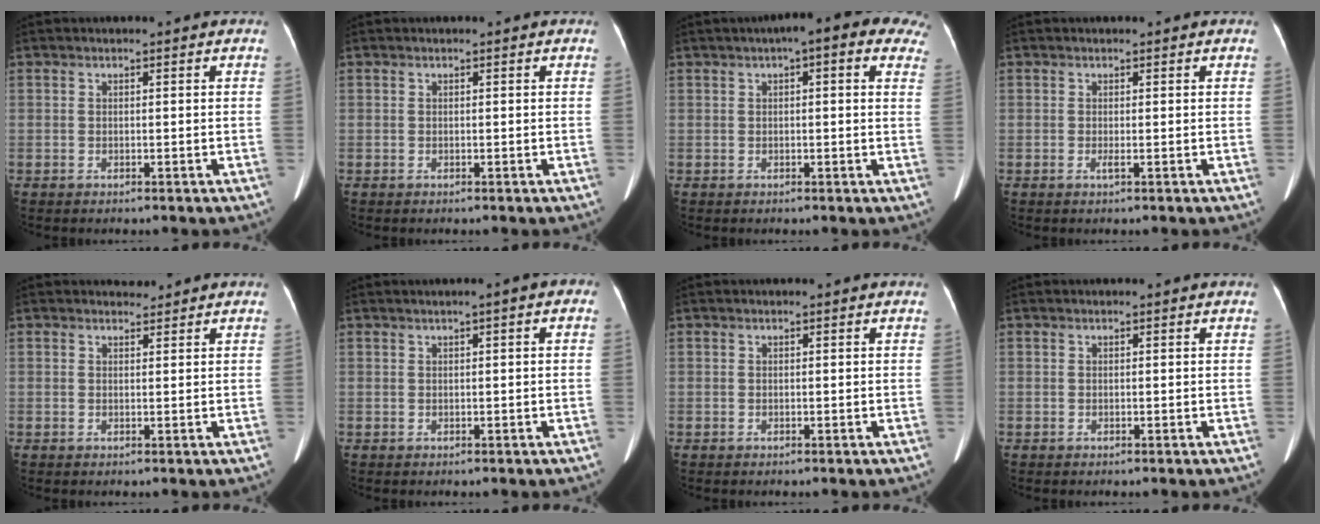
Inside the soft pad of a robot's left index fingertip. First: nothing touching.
{"total": 0.0}
{"total": 10.4, "force": [6.3, 2.7, 7.7], "torque": [-0.080, 0.027, 0.056]}
{"total": 0.6, "force": [-0.3, -0.1, 0.4], "torque": [-0.014, -0.007, -0.006]}
{"total": 1.1, "force": [1.0, 0.3, -0.3], "torque": [0.001, -0.003, 0.014]}
{"total": 1.9, "force": [0.4, 0.2, 1.8], "torque": [-0.022, 0.008, 0.003]}
{"total": 0.0}
{"total": 0.0}